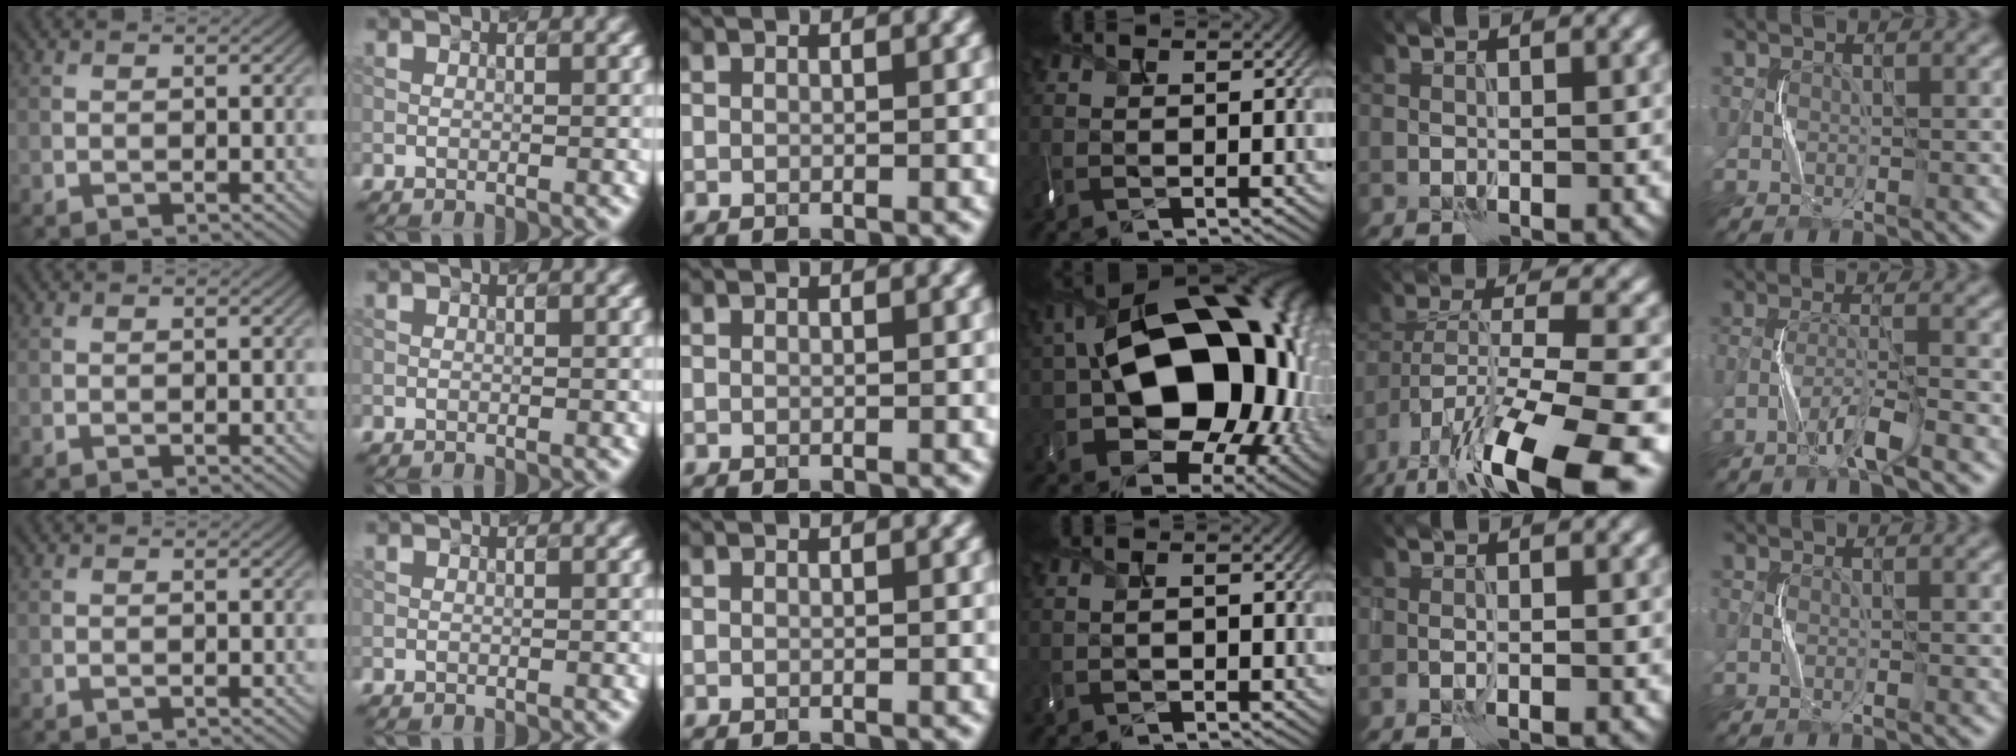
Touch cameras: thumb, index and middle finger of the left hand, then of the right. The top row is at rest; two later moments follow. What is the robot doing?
{"motion": "shake", "object": "tambourine"}